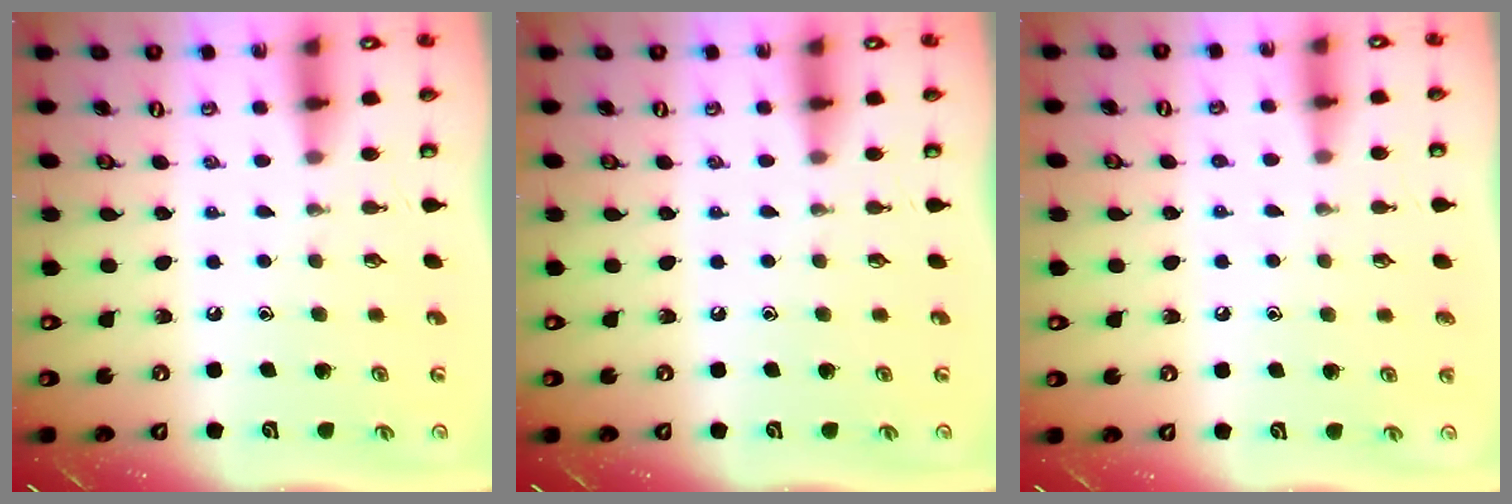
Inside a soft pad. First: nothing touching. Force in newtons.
{"total": 0.0}
{"total": 4.5, "press": 4.4, "slide": 0.7}